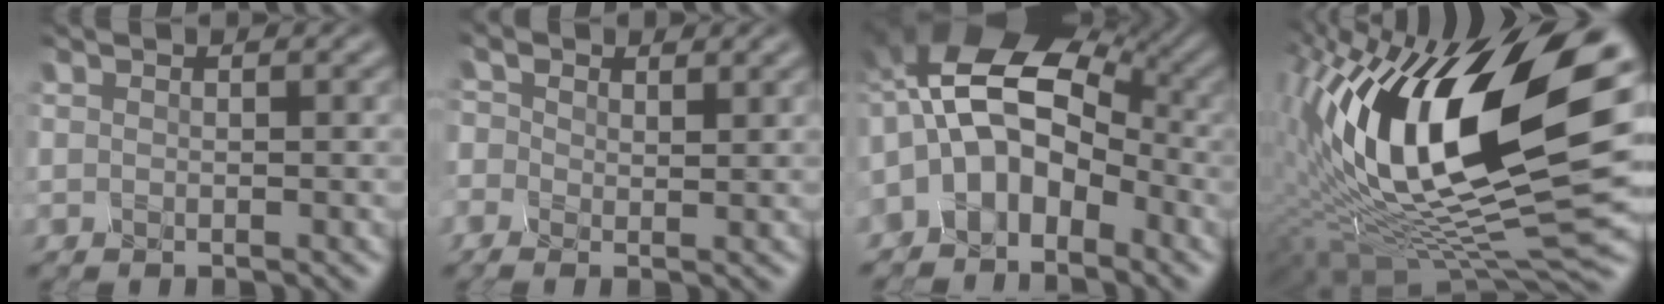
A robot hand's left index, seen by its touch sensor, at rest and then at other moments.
{"total": 1.1, "force": [-0.8, 0.6, -0.4], "torque": [-0.002, -0.004, 0.000]}
{"total": 7.7, "force": [-4.0, 4.7, 4.7], "torque": [-0.076, 0.017, -0.068]}
{"total": 16.6, "force": [3.5, 7.1, 14.6], "torque": [-0.282, 0.011, 0.068]}